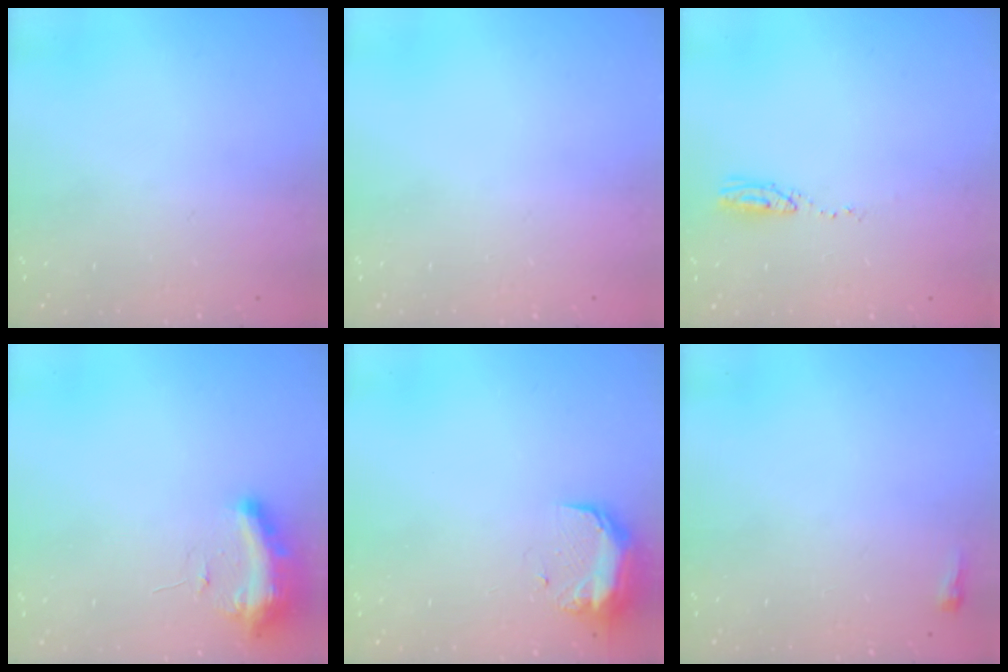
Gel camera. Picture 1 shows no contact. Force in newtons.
{"total": 0.0}
{"total": 14.7, "press": 6.3, "slide": 13.3}
{"total": 9.4, "press": 9.3, "slide": 1.3}
{"total": 9.3, "press": 9.1, "slide": 1.9}
{"total": 2.4, "press": 2.4, "slide": 0.6}